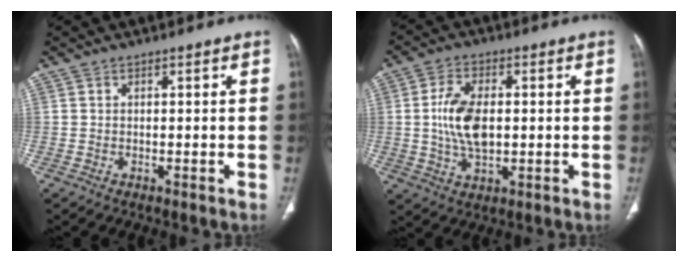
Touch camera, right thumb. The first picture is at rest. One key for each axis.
{"total": 9.7, "fx": 0.4, "fy": 5.4, "fz": 8.1, "tx": -0.156, "ty": -0.002, "tz": 0.012}